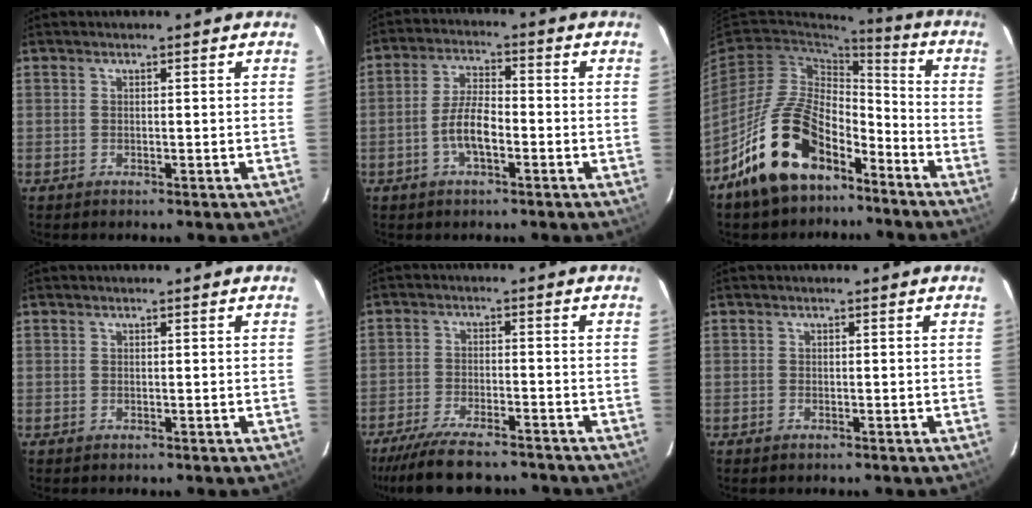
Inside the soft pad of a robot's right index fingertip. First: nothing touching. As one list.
[{"total": 6.6, "force": [-2.4, 2.4, 5.7], "torque": [-0.116, 0.008, -0.045]}, {"total": 18.1, "force": [-11.3, 9.6, 10.2], "torque": [-0.199, 0.021, -0.182]}, {"total": 0.0}, {"total": 14.6, "force": [-12.5, 3.8, 6.6], "torque": [-0.144, -0.023, -0.197]}, {"total": 0.7, "force": [-0.5, 0.5, 0.1], "torque": [-0.001, -0.002, -0.009]}]